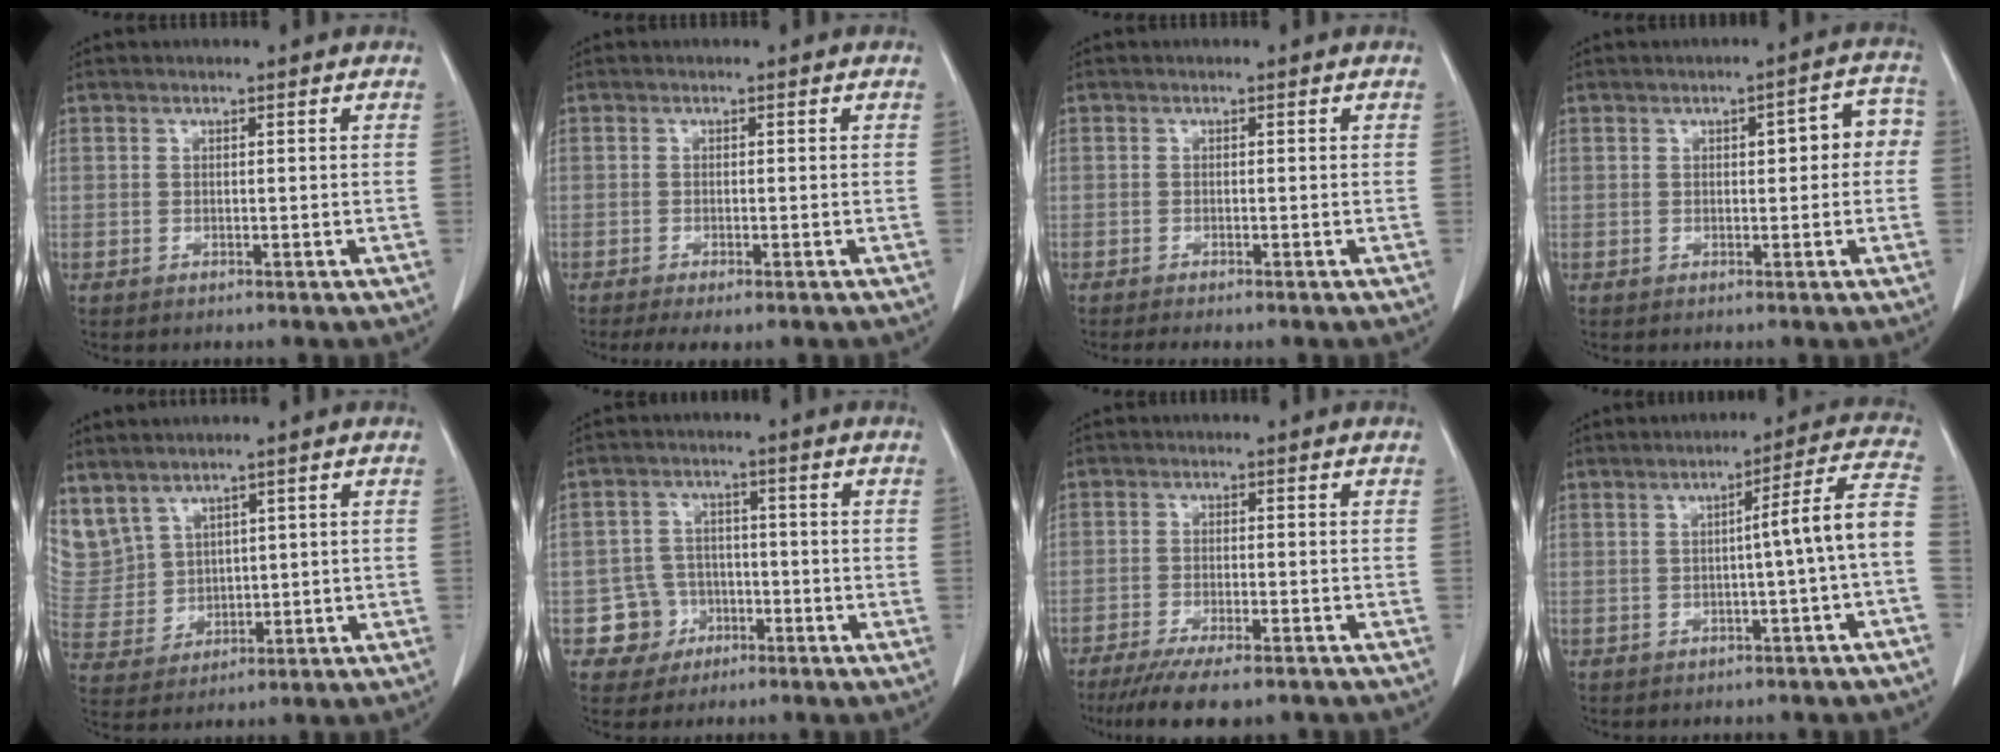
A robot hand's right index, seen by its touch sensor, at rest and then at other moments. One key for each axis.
{"total": 3.2, "fx": -2.0, "fy": 0.9, "fz": 2.3, "tx": -0.040, "ty": -0.010, "tz": -0.032}
{"total": 1.0, "fx": -0.8, "fy": 0.1, "fz": 0.6, "tx": -0.009, "ty": -0.002, "tz": -0.014}
{"total": 5.7, "fx": 0.8, "fy": 2.2, "fz": 5.2, "tx": -0.054, "ty": 0.033, "tz": 0.006}
{"total": 11.4, "fx": 6.3, "fy": 8.7, "fz": 3.7, "tx": -0.131, "ty": 0.029, "tz": 0.160}
{"total": 5.6, "fx": -2.2, "fy": 5.2, "fz": 0.0, "tx": 0.009, "ty": 0.017, "tz": -0.035}
{"total": 10.6, "fx": -8.4, "fy": 2.1, "fz": 6.2, "tx": -0.086, "ty": -0.015, "tz": -0.126}
{"total": 7.6, "fx": -1.3, "fy": -0.8, "fz": 7.5, "tx": -0.091, "ty": 0.022, "tz": -0.021}